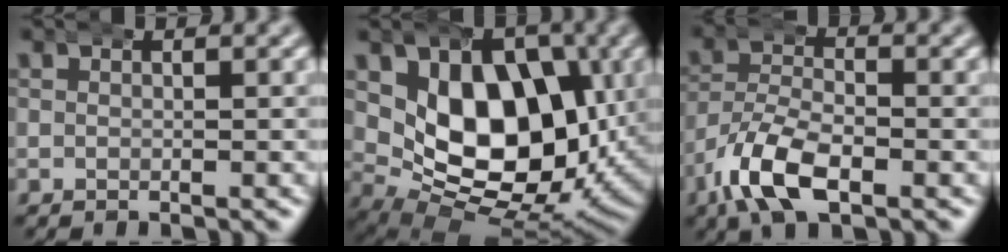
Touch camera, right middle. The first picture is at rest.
{"total": 18.4, "force": [0.9, 13.1, 12.9], "torque": [-0.221, -0.048, 0.022]}
{"total": 5.6, "force": [-3.2, 2.5, 3.8], "torque": [-0.075, -0.012, -0.058]}